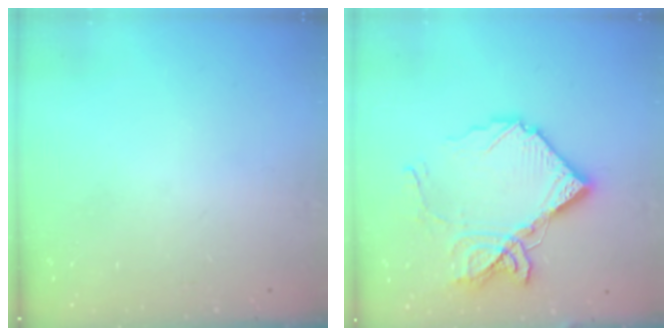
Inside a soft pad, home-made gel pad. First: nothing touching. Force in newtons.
{"total": 15.9, "press": 15.8, "slide": 1.4}